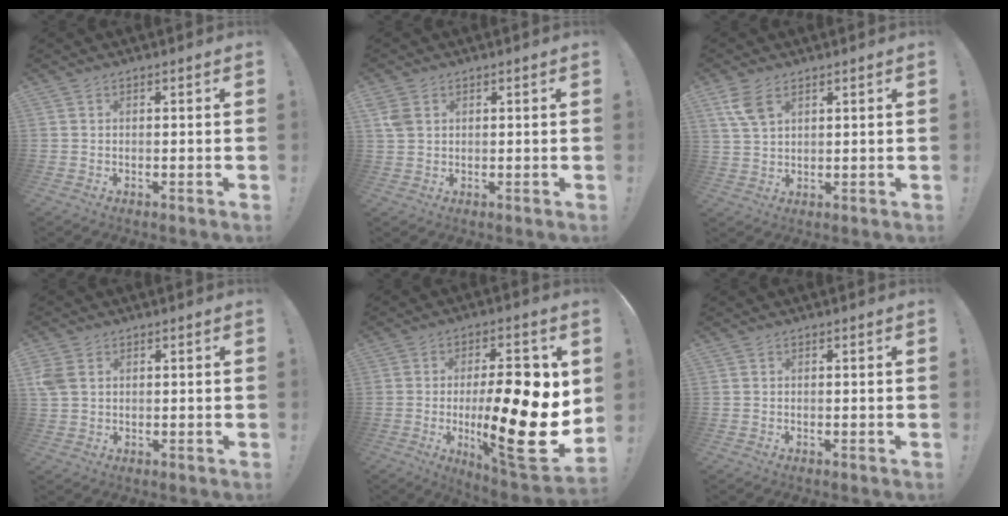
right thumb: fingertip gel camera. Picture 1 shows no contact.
{"total": 3.9, "force": [1.6, 2.8, 2.2], "torque": [-0.034, 0.000, 0.033]}
{"total": 6.6, "force": [3.6, 3.5, 4.3], "torque": [-0.077, -0.010, 0.072]}
{"total": 4.9, "force": [1.6, 3.6, 2.9], "torque": [-0.063, 0.003, 0.034]}
{"total": 23.8, "force": [-1.2, 6.6, 22.8], "torque": [-0.357, -0.016, -0.017]}
{"total": 0.0}